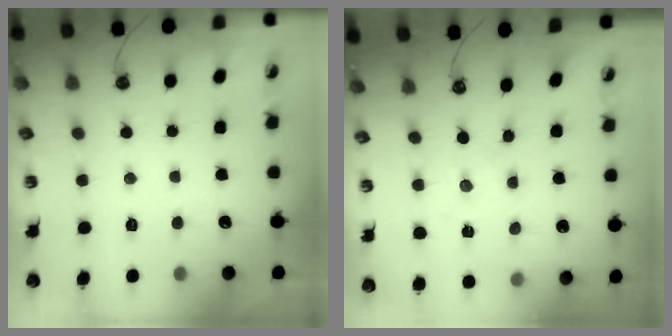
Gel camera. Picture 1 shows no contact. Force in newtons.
{"total": 0.0}